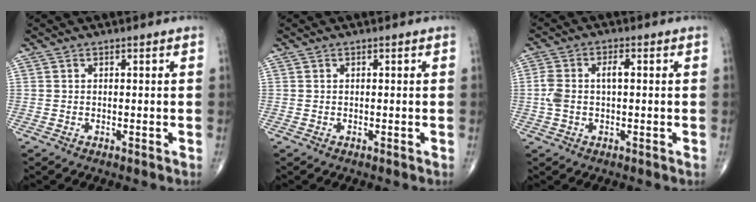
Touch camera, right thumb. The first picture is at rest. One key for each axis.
{"total": 0.0}
{"total": 5.6, "fx": 0.3, "fy": 2.8, "fz": 4.9, "tx": -0.123, "ty": 0.021, "tz": 0.005}